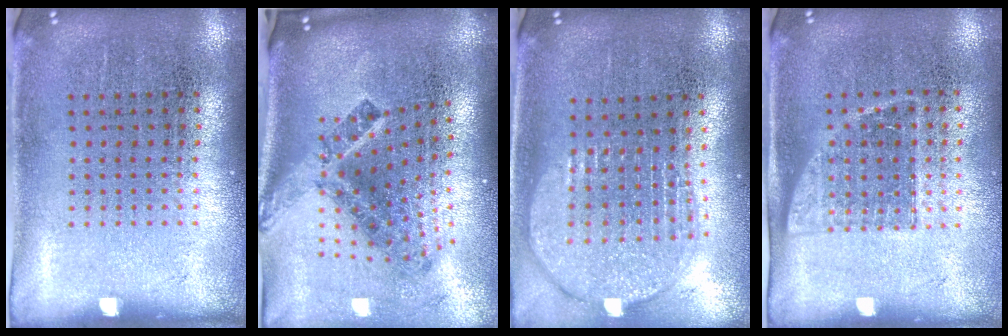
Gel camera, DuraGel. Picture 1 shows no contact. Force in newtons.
{"total": 3.0, "press": 1.7, "slide": 2.4}
{"total": 2.0, "press": 1.6, "slide": 1.1}
{"total": 1.3, "press": 1.1, "slide": 0.7}